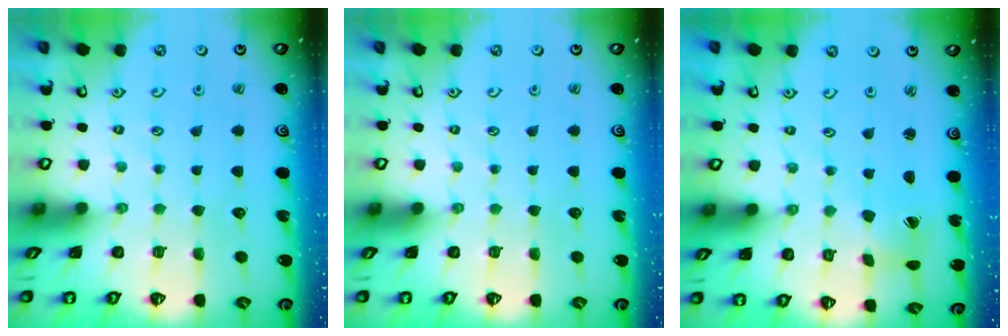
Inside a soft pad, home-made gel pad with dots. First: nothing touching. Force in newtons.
{"total": 0.0}
{"total": 2.2, "press": 2.2, "slide": 0.3}